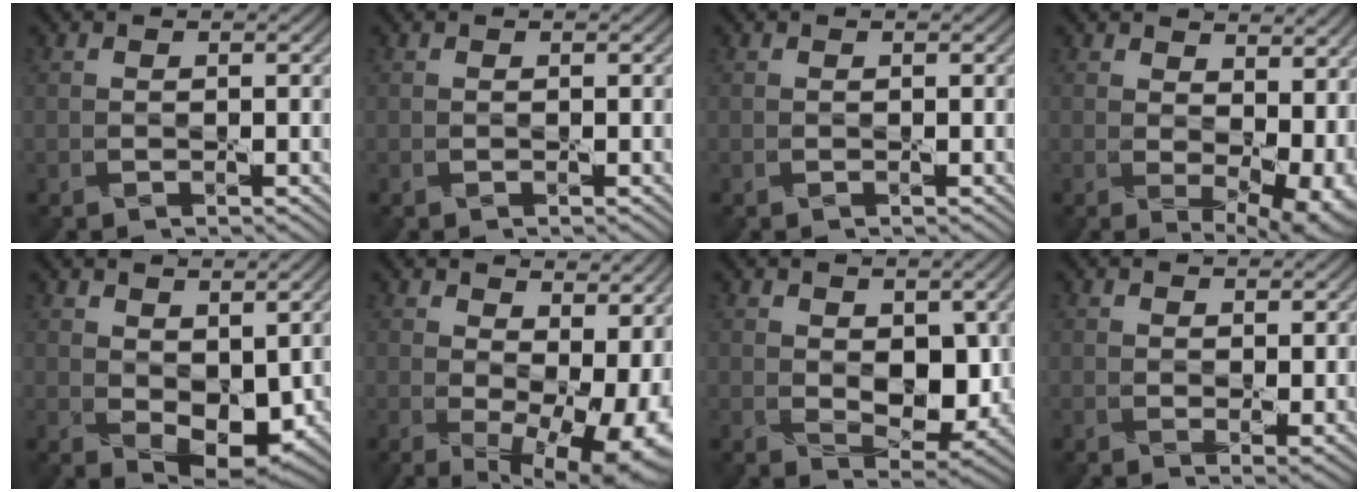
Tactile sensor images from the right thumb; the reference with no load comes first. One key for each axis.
{"total": 0.0}
{"total": 0.0}
{"total": 9.9, "fx": 1.7, "fy": 5.9, "fz": 7.8, "tx": -0.102, "ty": -0.024, "tz": 0.059}
{"total": 6.3, "fx": 1.4, "fy": 3.8, "fz": 4.8, "tx": -0.090, "ty": -0.014, "tz": 0.031}
{"total": 13.1, "fx": 1.5, "fy": 7.5, "fz": 10.6, "tx": -0.138, "ty": -0.031, "tz": 0.065}
{"total": 6.4, "fx": 0.9, "fy": 4.0, "fz": 4.9, "tx": -0.091, "ty": -0.019, "tz": 0.022}
{"total": 2.1, "fx": 1.2, "fy": 0.7, "fz": 1.5, "tx": -0.029, "ty": -0.011, "tz": 0.025}